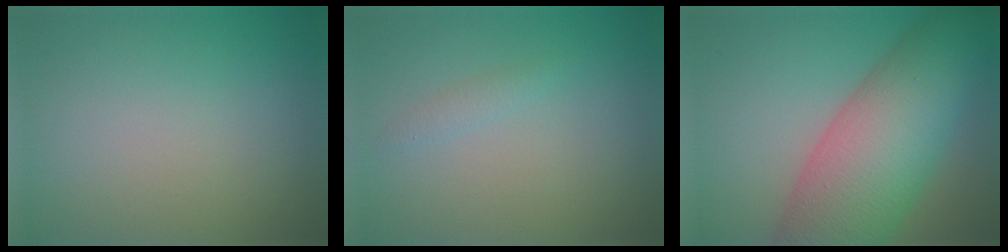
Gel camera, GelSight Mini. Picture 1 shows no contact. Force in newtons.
{"total": 0.9, "press": 0.9, "slide": 0.0}
{"total": 12.5, "press": 12.5, "slide": 0.6}